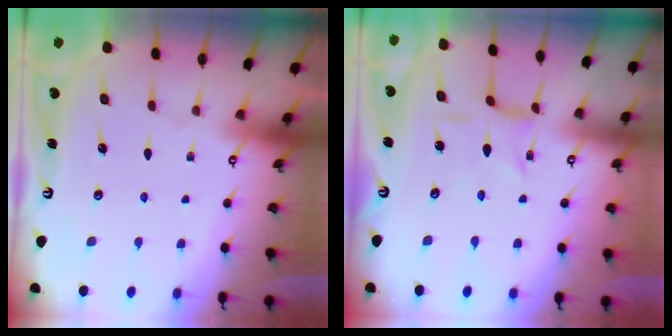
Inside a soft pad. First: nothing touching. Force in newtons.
{"total": 2.9, "press": 2.9, "slide": 0.2}